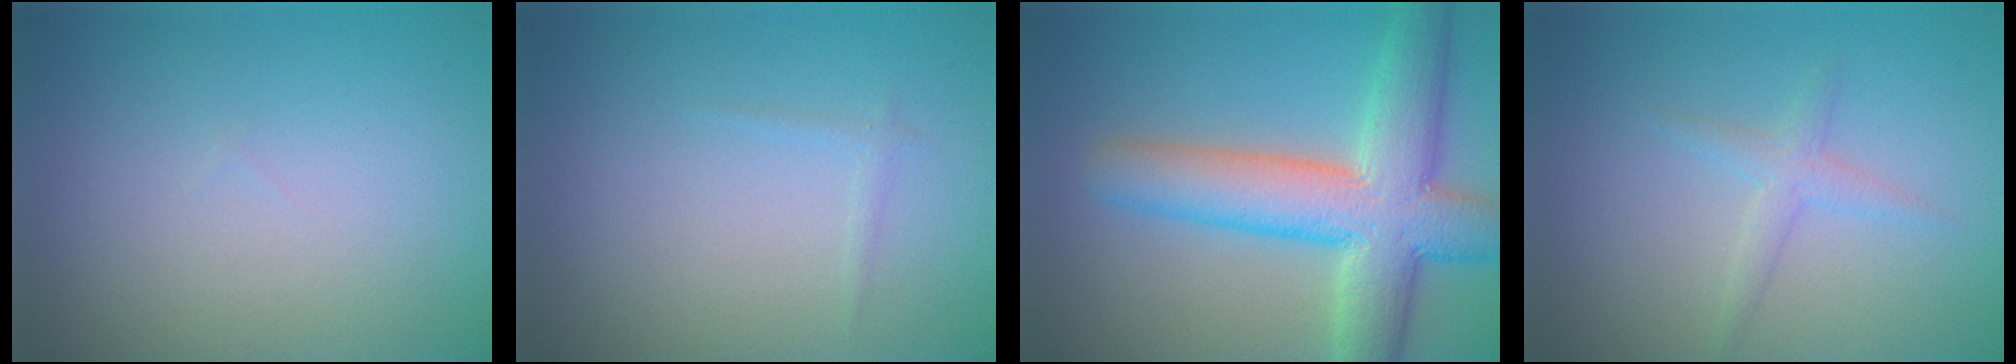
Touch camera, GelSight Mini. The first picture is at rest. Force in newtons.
{"total": 0.6, "press": 0.6, "slide": 0.0}
{"total": 9.3, "press": 9.3, "slide": 0.5}
{"total": 1.6, "press": 1.6, "slide": 0.1}